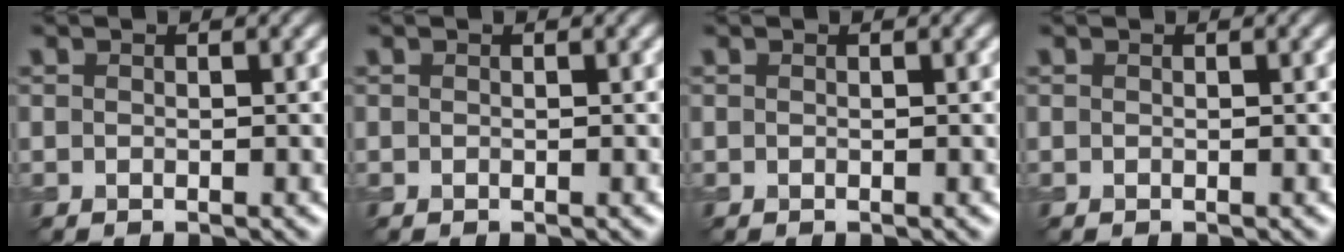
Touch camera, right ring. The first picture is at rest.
{"total": 0.0}
{"total": 0.0}
{"total": 0.0}